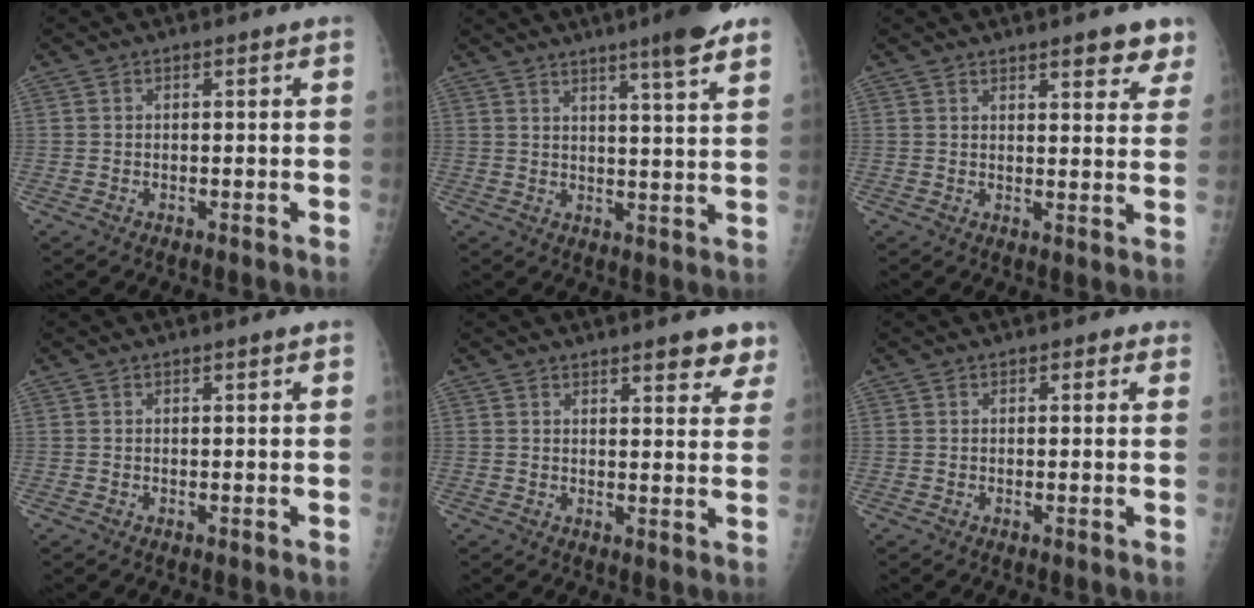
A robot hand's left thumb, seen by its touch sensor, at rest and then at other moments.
{"total": 10.0, "force": [7.0, 0.3, 7.1], "torque": [-0.088, -0.031, 0.089]}
{"total": 6.6, "force": [4.8, 2.1, 4.0], "torque": [-0.022, -0.023, 0.057]}
{"total": 0.6, "force": [0.4, 0.0, 0.5], "torque": [-0.007, -0.001, 0.007]}
{"total": 6.6, "force": [4.9, 2.1, 3.9], "torque": [-0.020, -0.023, 0.057]}
{"total": 1.7, "force": [1.0, 1.0, 0.9], "torque": [0.003, -0.002, 0.006]}